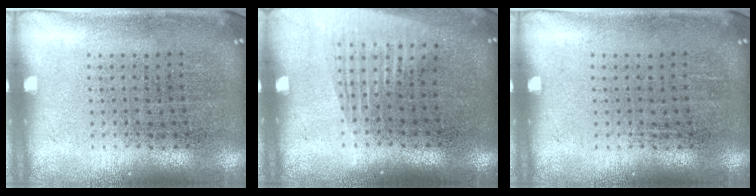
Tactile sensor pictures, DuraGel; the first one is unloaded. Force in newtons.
{"total": 1.4, "press": 1.2, "slide": 0.7}
{"total": 0.0}